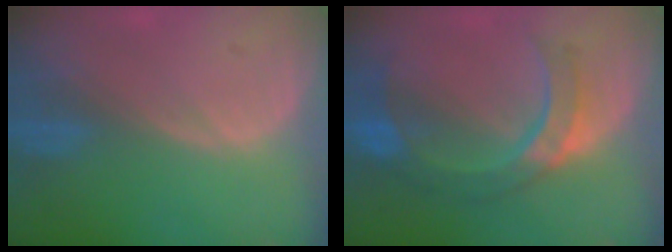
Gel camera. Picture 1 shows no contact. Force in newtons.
{"total": 8.7, "press": 8.0, "slide": 3.2}